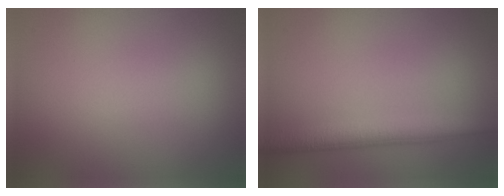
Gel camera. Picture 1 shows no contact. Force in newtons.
{"total": 4.0, "press": 4.0, "slide": 0.1}